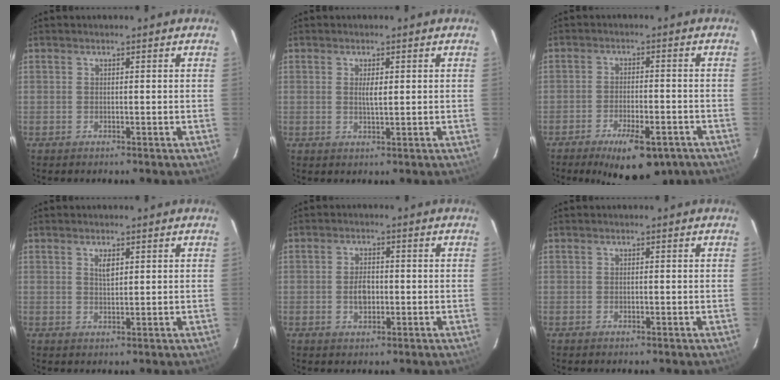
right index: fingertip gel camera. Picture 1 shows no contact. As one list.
[{"total": 2.0, "force": [0.4, 0.5, 1.9], "torque": [-0.034, 0.000, 0.008]}, {"total": 12.3, "force": [-8.6, 4.3, 7.7], "torque": [-0.139, -0.018, -0.120]}, {"total": 2.2, "force": [1.0, 1.0, 1.7], "torque": [-0.030, 0.000, 0.019]}, {"total": 3.8, "force": [-0.6, 2.4, 2.8], "torque": [-0.052, 0.003, -0.007]}, {"total": 0.0}]